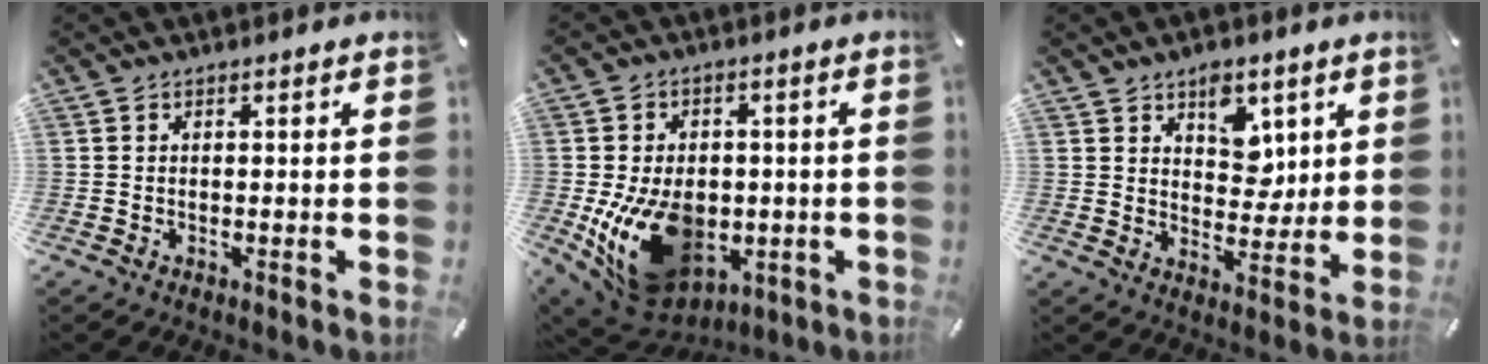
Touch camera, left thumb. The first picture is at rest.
{"total": 18.8, "force": [-3.8, 13.5, 12.6], "torque": [-0.225, 0.005, -0.047]}
{"total": 8.4, "force": [4.0, 6.1, 4.2], "torque": [-0.044, -0.012, 0.067]}